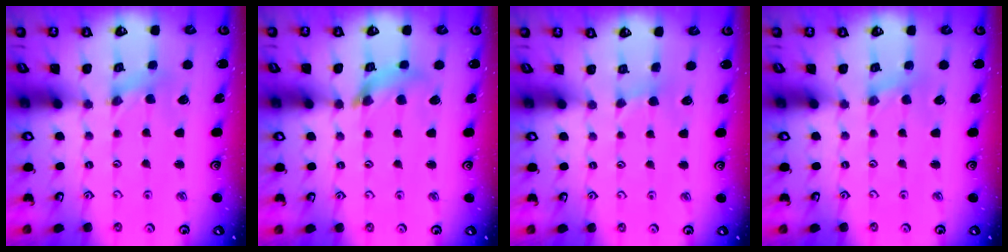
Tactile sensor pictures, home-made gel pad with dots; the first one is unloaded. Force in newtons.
{"total": 6.9, "press": 6.9, "slide": 0.7}
{"total": 1.1, "press": 1.1, "slide": 0.3}
{"total": 0.8, "press": 0.8, "slide": 0.1}